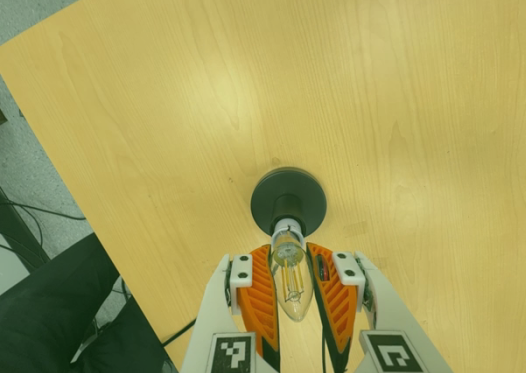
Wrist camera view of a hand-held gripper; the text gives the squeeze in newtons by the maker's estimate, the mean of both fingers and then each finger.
{"total": 19.6, "left": 19.5, "right": 19.7}